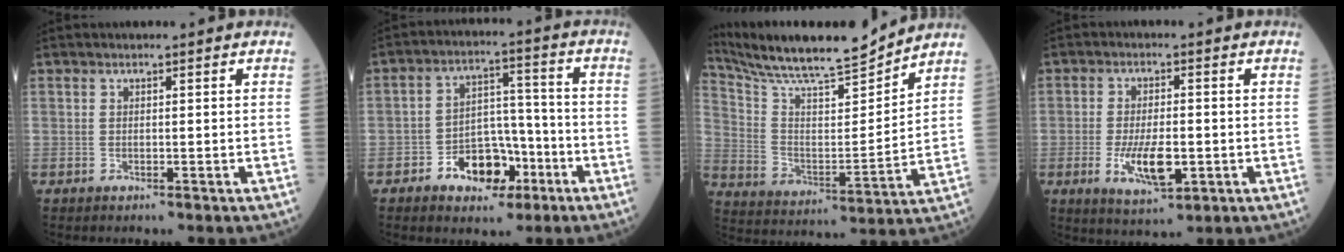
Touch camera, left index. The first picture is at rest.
{"total": 9.0, "force": [-4.6, 5.5, 5.5], "torque": [-0.095, 0.026, -0.070]}
{"total": 16.5, "force": [15.5, 0.7, 5.7], "torque": [-0.120, -0.005, 0.266]}
{"total": 7.4, "force": [-1.9, 2.6, 6.6], "torque": [-0.131, -0.011, -0.028]}